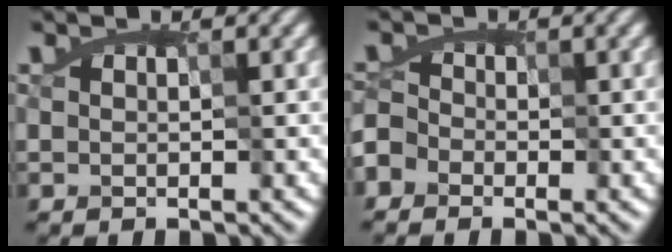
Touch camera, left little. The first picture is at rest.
{"total": 2.2, "force": [-1.3, 1.7, 0.2], "torque": [-0.008, 0.013, -0.025]}